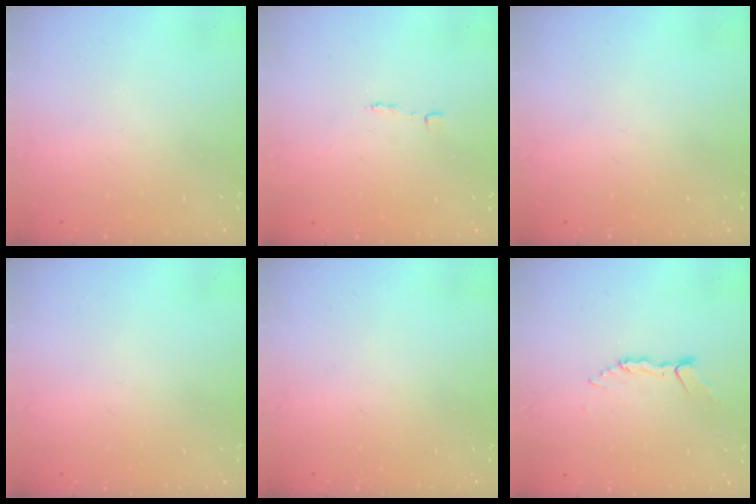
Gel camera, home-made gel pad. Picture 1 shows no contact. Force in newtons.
{"total": 1.8, "press": 1.8, "slide": 0.1}
{"total": 0.0}
{"total": 0.0}
{"total": 0.0}
{"total": 4.7, "press": 4.7, "slide": 0.4}